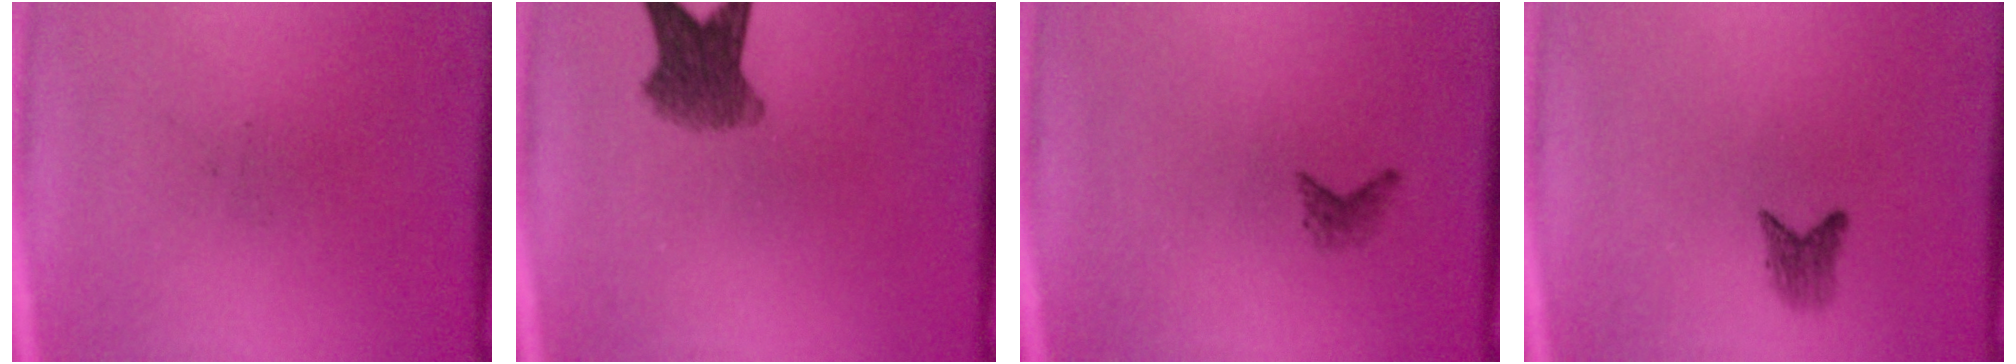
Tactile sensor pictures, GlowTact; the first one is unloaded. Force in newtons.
{"total": 6.0}
{"total": 1.1}
{"total": 1.8}